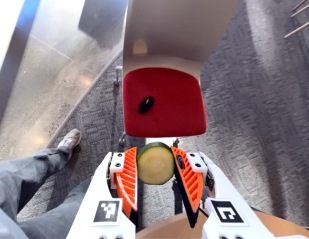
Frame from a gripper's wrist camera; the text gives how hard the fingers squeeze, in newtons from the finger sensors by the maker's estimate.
{"total": 11.3, "left": 11.7, "right": 10.8}